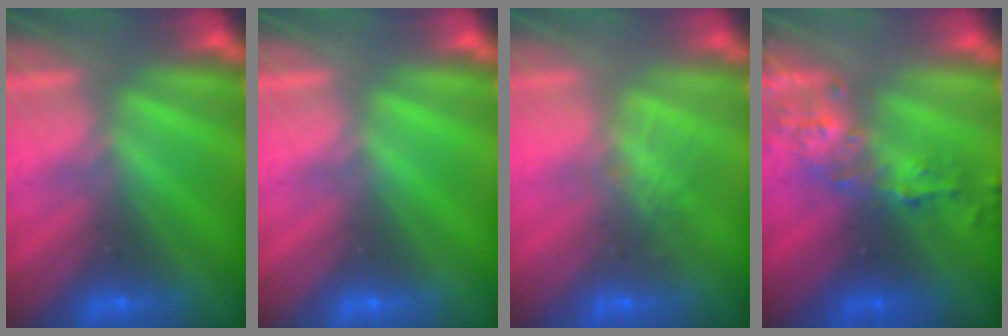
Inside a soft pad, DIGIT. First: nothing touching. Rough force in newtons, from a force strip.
{"total": 0.0}
{"total": 2.7}
{"total": 6.7}